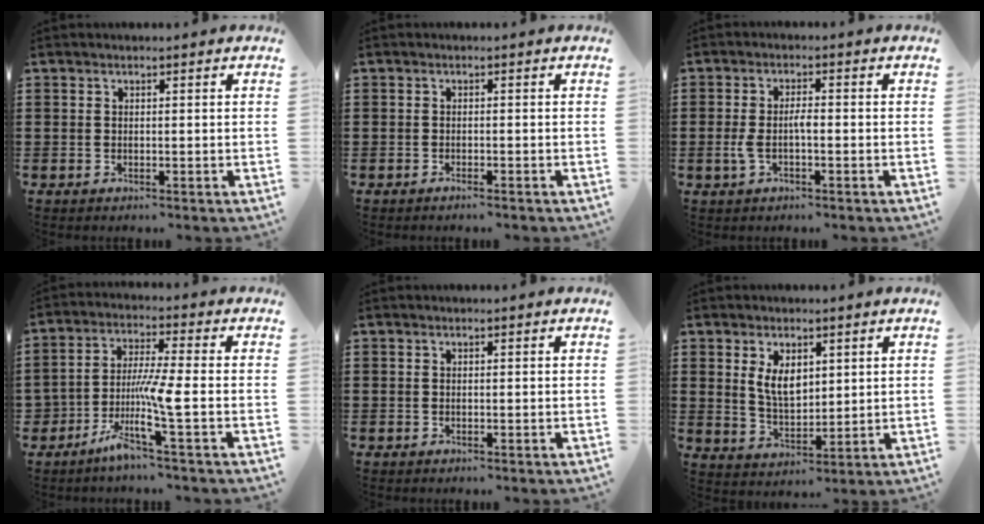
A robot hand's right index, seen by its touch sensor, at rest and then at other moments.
{"total": 0.7, "force": [-0.7, 0.0, 0.2], "torque": [-0.005, -0.002, -0.014]}
{"total": 3.3, "force": [-0.7, 1.0, 3.0], "torque": [-0.070, -0.001, -0.019]}
{"total": 6.6, "force": [-3.1, 0.0, 5.8], "torque": [-0.122, -0.007, -0.064]}
{"total": 0.0}
{"total": 5.5, "force": [2.1, 3.1, 4.0], "torque": [-0.079, 0.003, 0.036]}